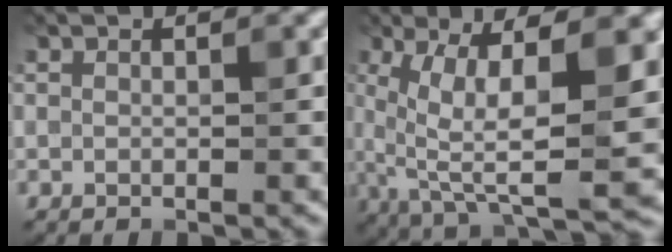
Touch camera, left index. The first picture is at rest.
{"total": 10.9, "force": [1.4, 3.2, 10.4], "torque": [-0.178, -0.007, 0.030]}